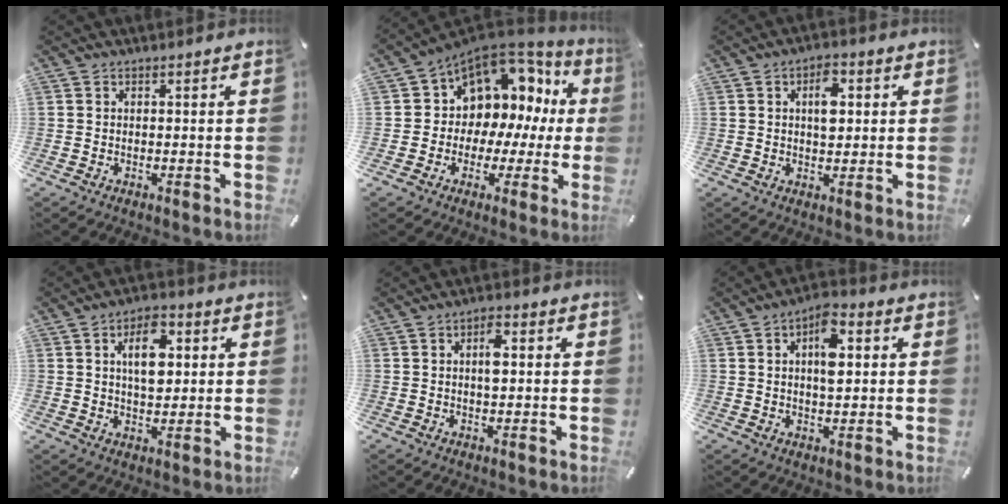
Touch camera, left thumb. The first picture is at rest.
{"total": 9.6, "force": [3.6, 8.4, 2.9], "torque": [-0.049, -0.047, 0.067]}
{"total": 6.1, "force": [1.5, 3.4, 4.8], "torque": [-0.059, -0.005, 0.016]}
{"total": 9.6, "force": [2.7, 5.7, 7.3], "torque": [-0.119, -0.003, 0.039]}
{"total": 4.3, "force": [0.8, 2.0, 3.8], "torque": [-0.062, 0.004, 0.007]}
{"total": 8.4, "force": [2.0, 4.2, 7.0], "torque": [-0.097, -0.003, 0.028]}